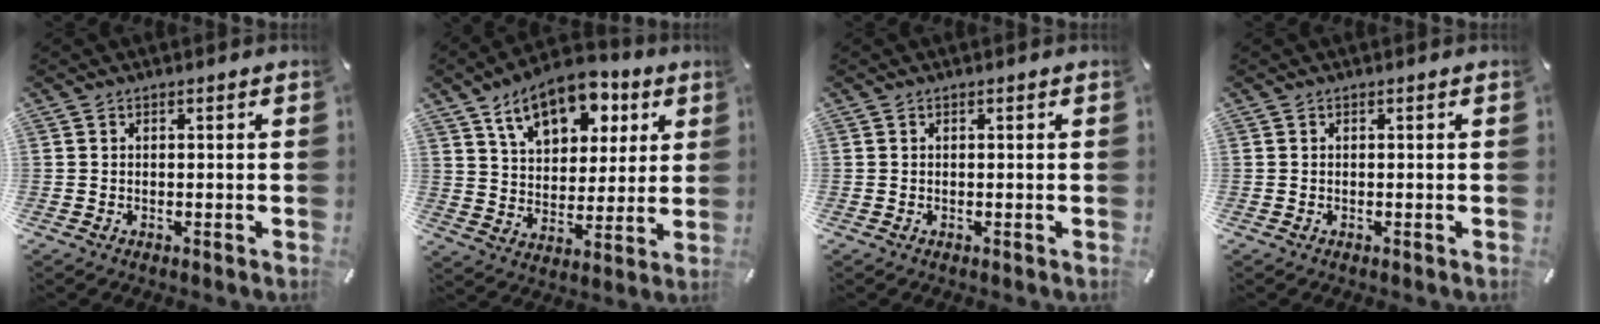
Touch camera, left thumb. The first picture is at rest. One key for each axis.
{"total": 14.8, "fx": 8.9, "fy": 8.9, "fz": 7.7, "tx": -0.118, "ty": -0.040, "tz": 0.158}
{"total": 0.0}
{"total": 0.0}